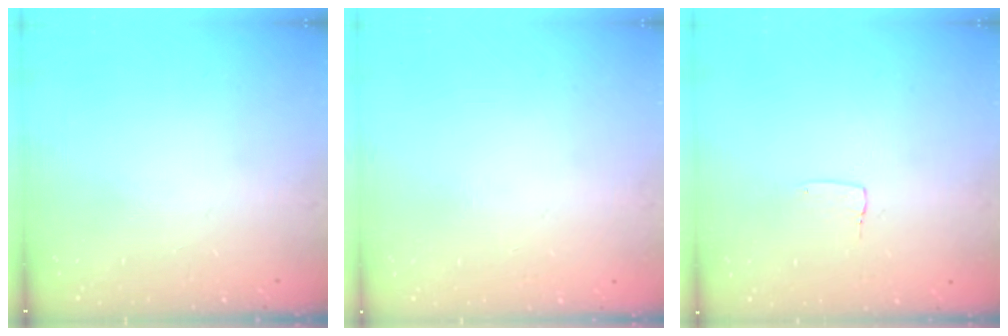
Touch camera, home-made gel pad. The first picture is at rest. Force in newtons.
{"total": 0.0}
{"total": 3.3, "press": 3.3, "slide": 0.1}